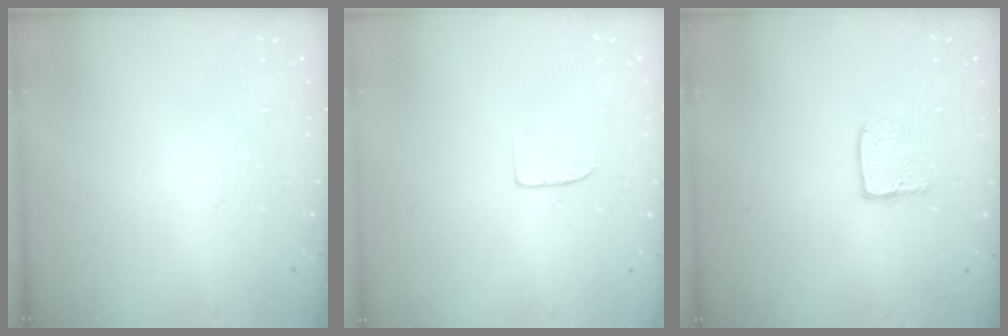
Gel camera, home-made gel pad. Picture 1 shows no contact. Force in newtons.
{"total": 3.7, "press": 3.7, "slide": 0.3}
{"total": 3.6, "press": 3.6, "slide": 0.3}